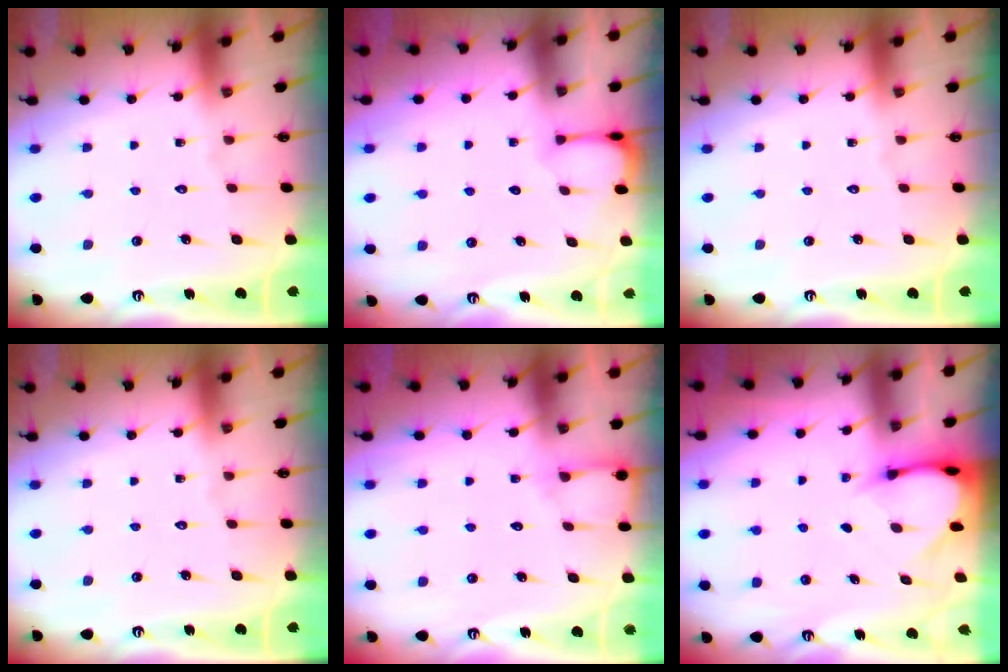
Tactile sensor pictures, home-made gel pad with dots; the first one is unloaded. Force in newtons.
{"total": 1.6, "press": 1.6, "slide": 0.1}
{"total": 0.0}
{"total": 0.0}
{"total": 6.3, "press": 6.3, "slide": 0.6}
{"total": 3.6, "press": 3.6, "slide": 0.2}